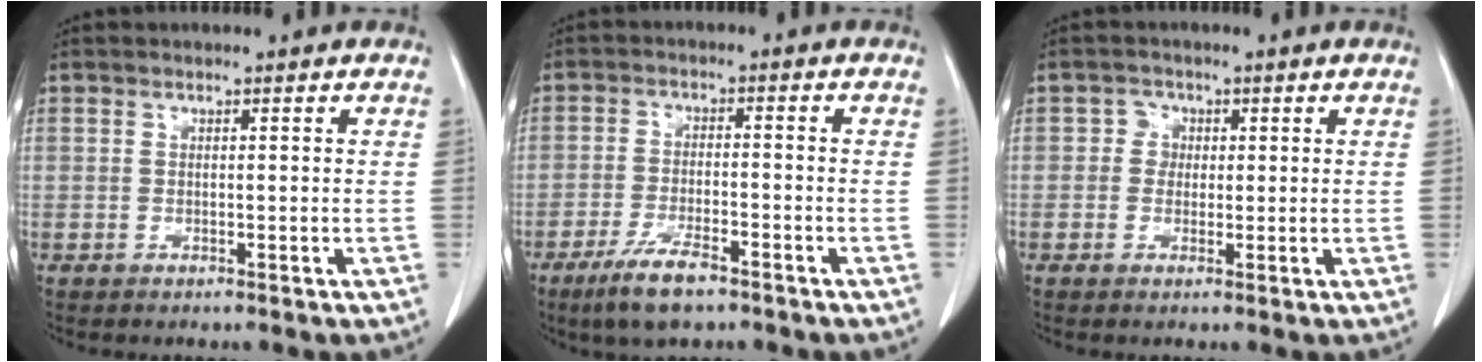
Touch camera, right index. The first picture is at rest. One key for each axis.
{"total": 7.1, "fx": -4.9, "fy": 1.5, "fz": 4.9, "tx": -0.100, "ty": -0.011, "tz": -0.083}
{"total": 2.2, "fx": 0.4, "fy": 2.1, "fz": 0.5, "tx": 0.001, "ty": 0.006, "tz": 0.003}